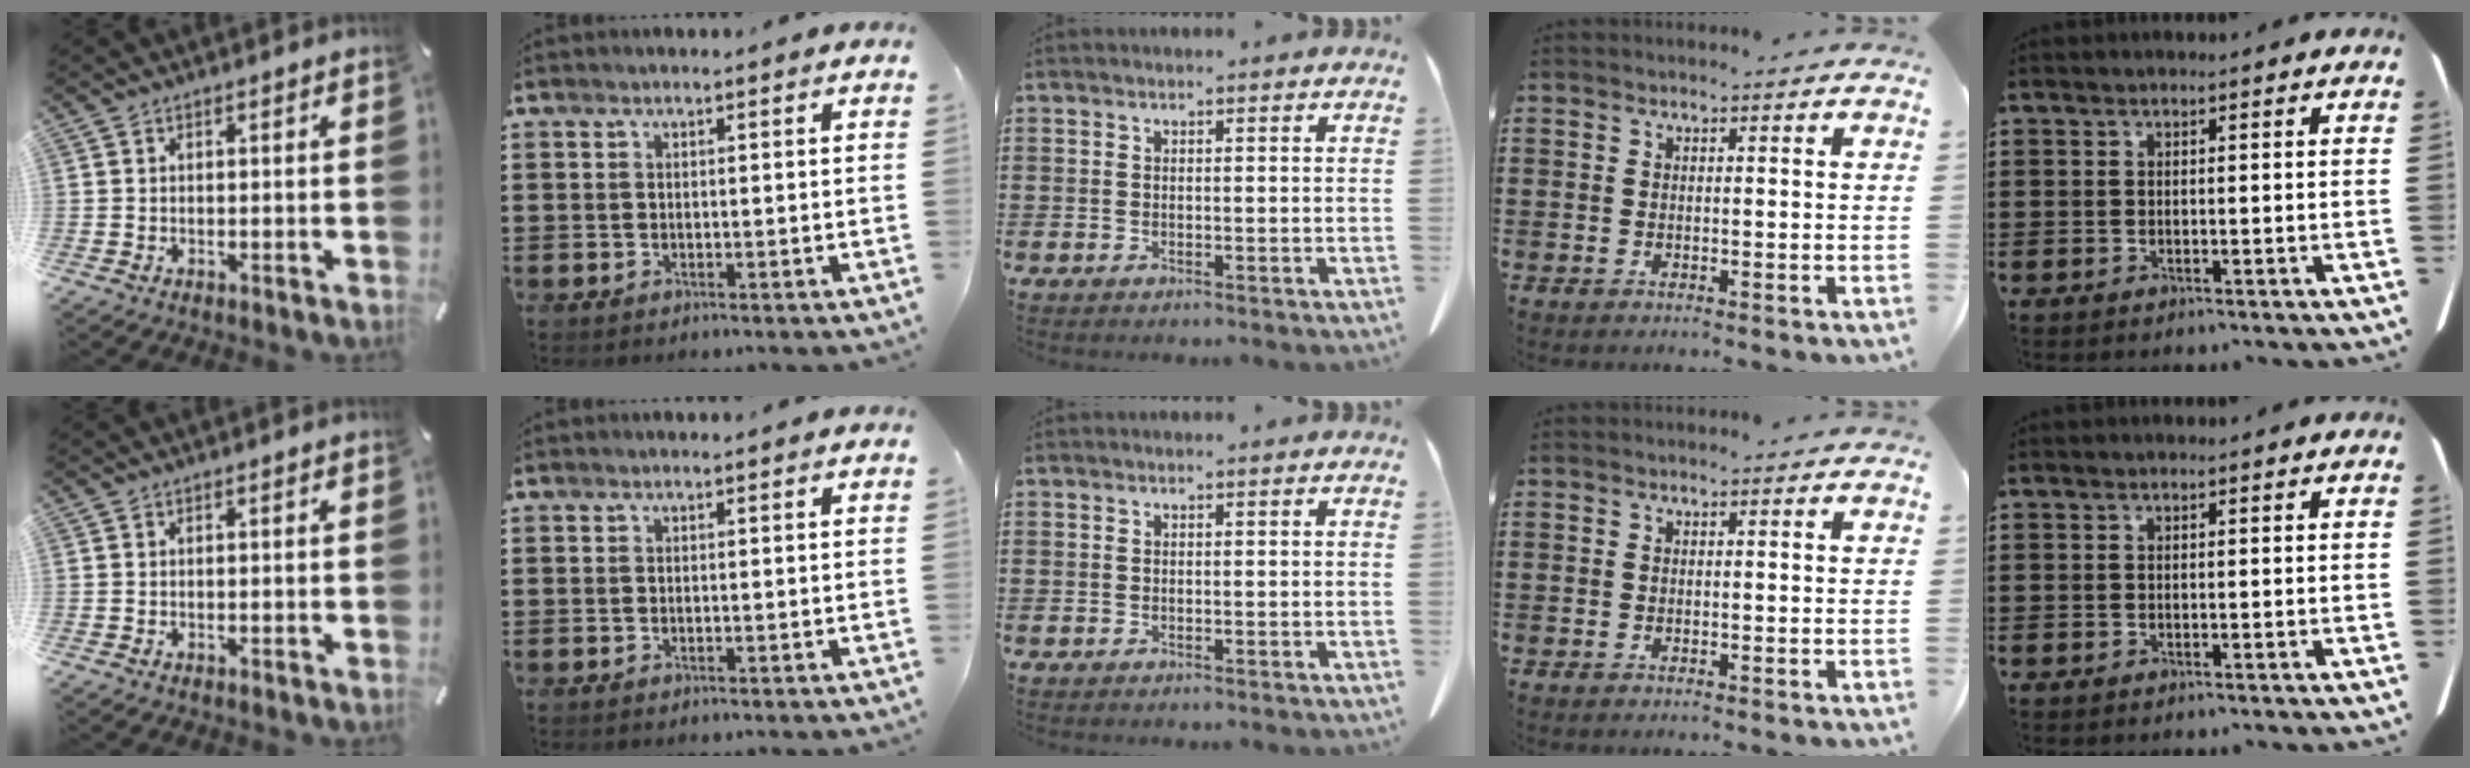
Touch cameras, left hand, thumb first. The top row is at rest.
{}